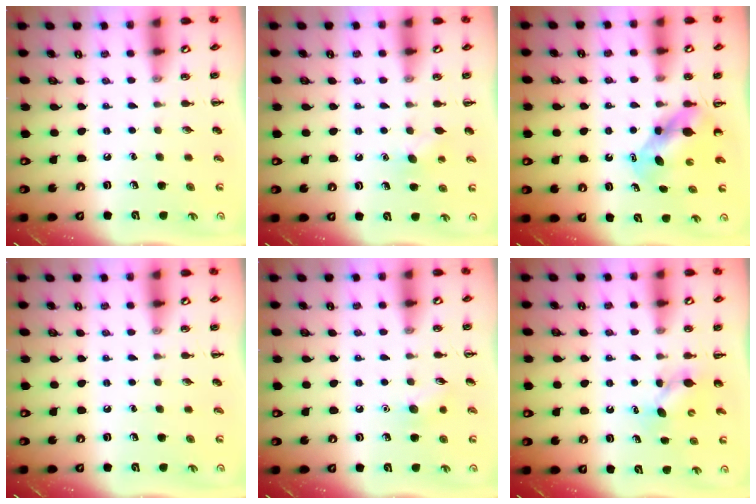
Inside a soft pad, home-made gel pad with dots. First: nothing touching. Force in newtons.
{"total": 5.1, "press": 4.9, "slide": 1.5}
{"total": 5.5, "press": 5.4, "slide": 0.7}
{"total": 0.0}
{"total": 6.5, "press": 6.3, "slide": 1.6}
{"total": 3.9, "press": 3.8, "slide": 1.0}